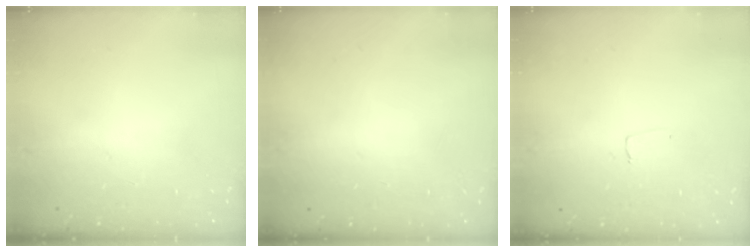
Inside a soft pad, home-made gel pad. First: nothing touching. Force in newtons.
{"total": 0.0}
{"total": 3.2, "press": 3.2, "slide": 0.2}